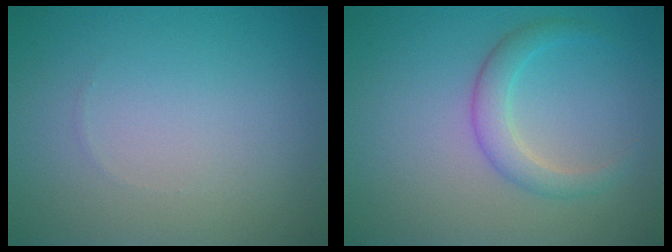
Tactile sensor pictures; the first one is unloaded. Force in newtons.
{"total": 2.5, "press": 2.5, "slide": 0.1}